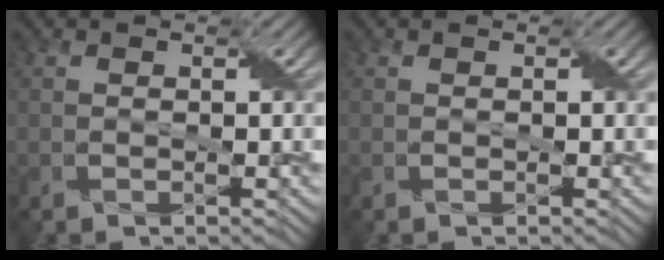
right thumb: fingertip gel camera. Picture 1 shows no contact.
{"total": 0.0}